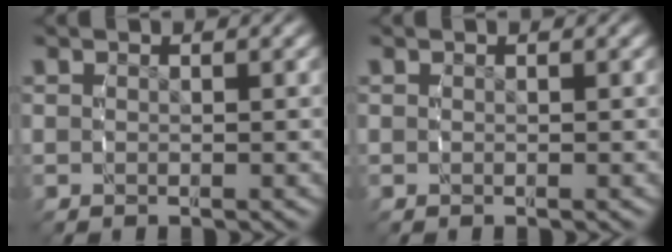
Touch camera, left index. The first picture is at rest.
{"total": 0.0}